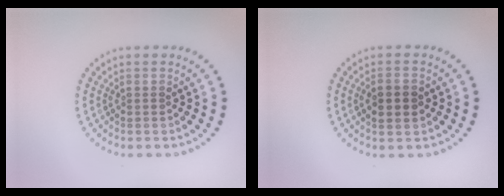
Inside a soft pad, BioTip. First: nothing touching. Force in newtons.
{"total": 2.3, "press": 2.3, "slide": 0.2}